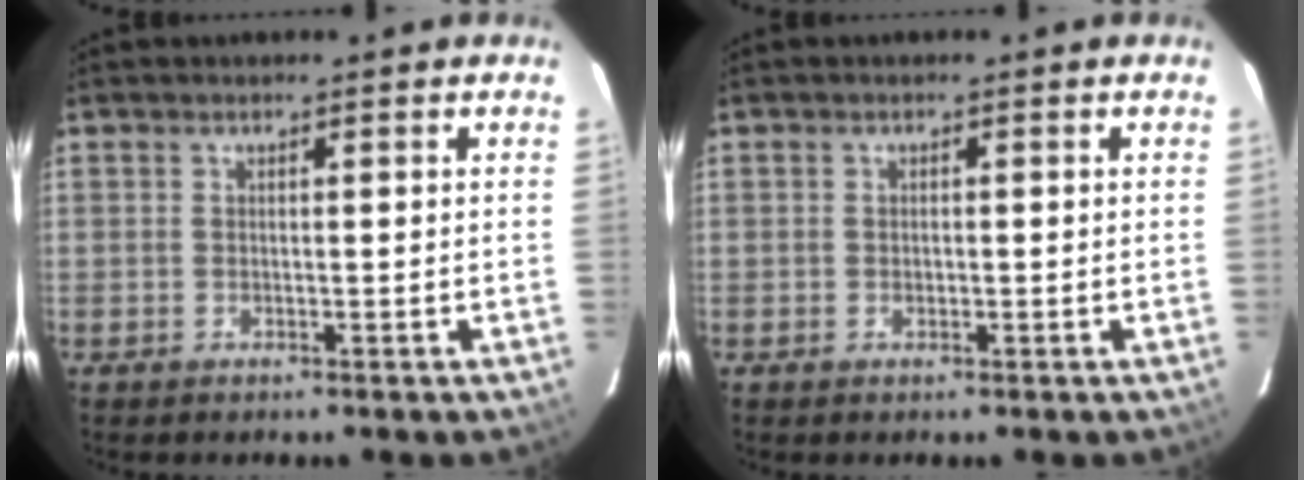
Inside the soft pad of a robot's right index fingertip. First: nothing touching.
{"total": 0.8, "force": [-0.2, 0.6, 0.5], "torque": [-0.007, 0.003, -0.003]}